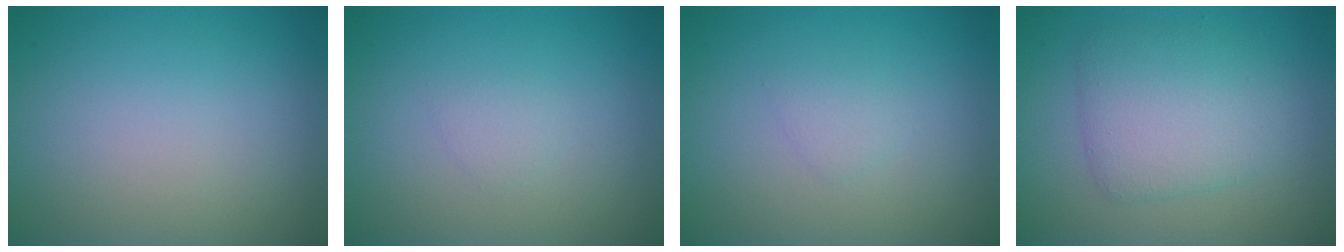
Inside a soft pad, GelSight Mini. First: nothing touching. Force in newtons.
{"total": 0.8, "press": 0.8, "slide": 0.1}
{"total": 0.9, "press": 0.9, "slide": 0.1}
{"total": 4.2, "press": 4.2, "slide": 0.1}